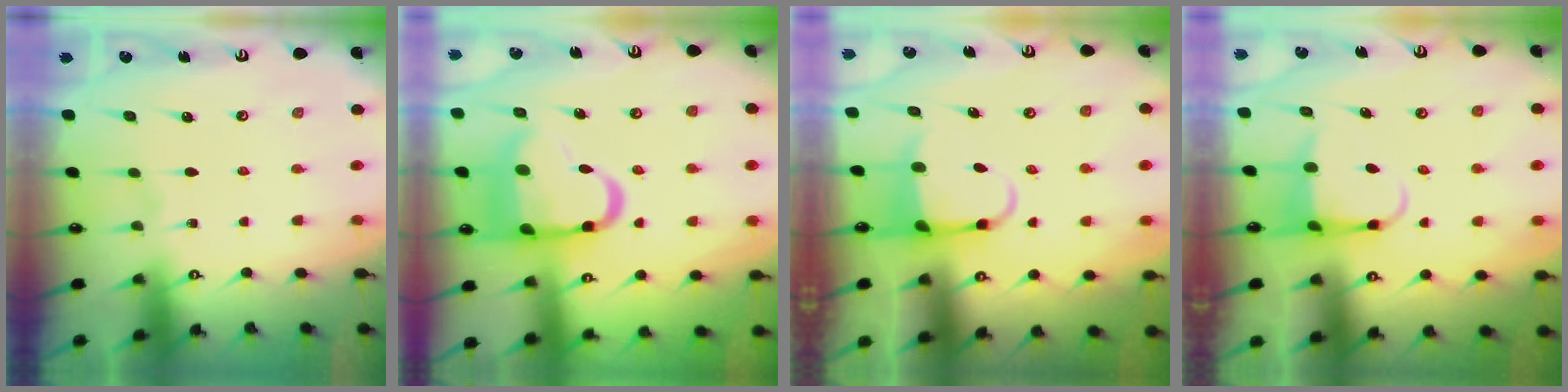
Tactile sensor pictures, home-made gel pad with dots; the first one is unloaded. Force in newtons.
{"total": 15.7, "press": 15.6, "slide": 1.7}
{"total": 3.9, "press": 3.8, "slide": 1.1}
{"total": 3.8, "press": 3.7, "slide": 0.7}